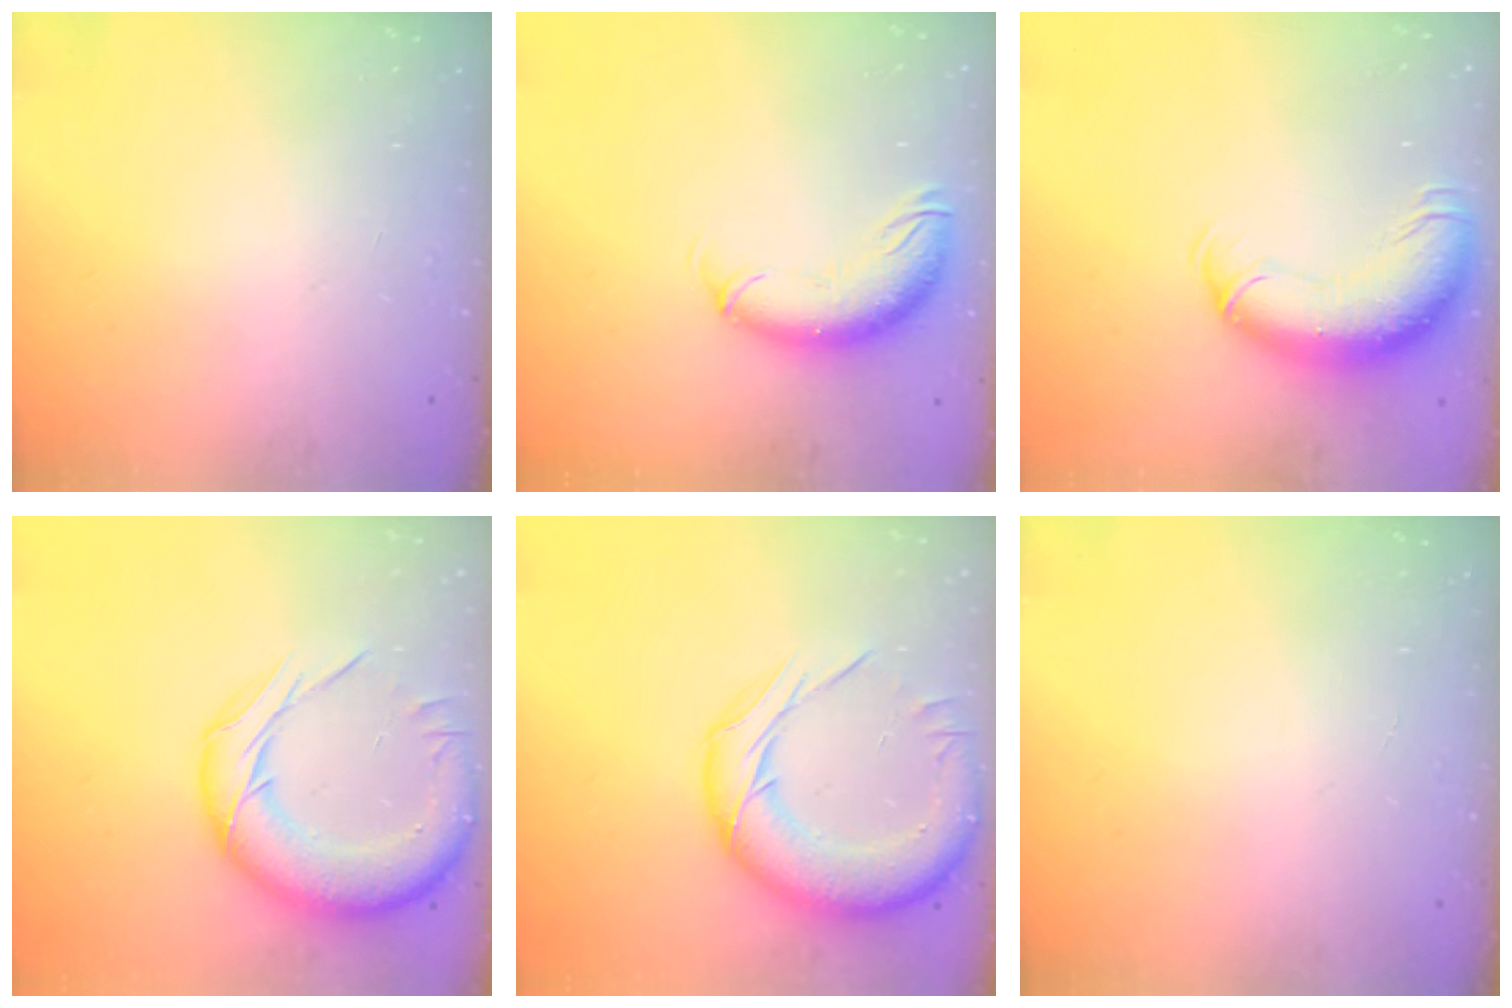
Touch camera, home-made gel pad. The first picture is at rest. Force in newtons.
{"total": 10.6, "press": 10.4, "slide": 2.2}
{"total": 13.5, "press": 13.1, "slide": 3.5}
{"total": 18.5, "press": 18.2, "slide": 3.6}
{"total": 18.5, "press": 18.2, "slide": 3.6}
{"total": 0.0}